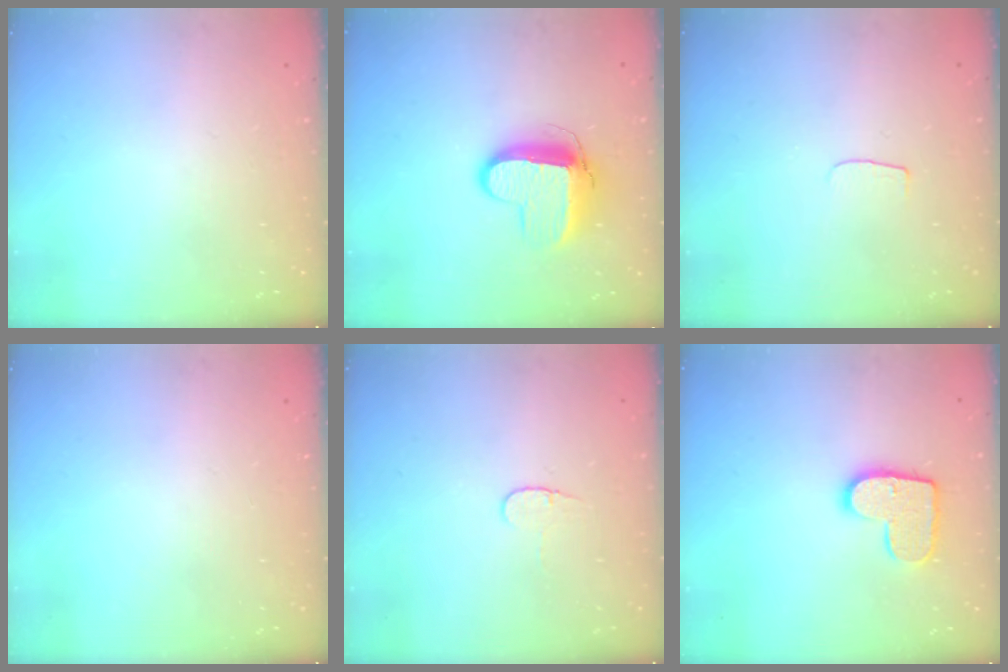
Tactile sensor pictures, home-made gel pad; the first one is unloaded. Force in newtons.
{"total": 11.1, "press": 11.0, "slide": 0.9}
{"total": 3.0, "press": 3.0, "slide": 0.3}
{"total": 0.0}
{"total": 3.7, "press": 3.6, "slide": 0.4}
{"total": 11.8, "press": 11.7, "slide": 0.6}